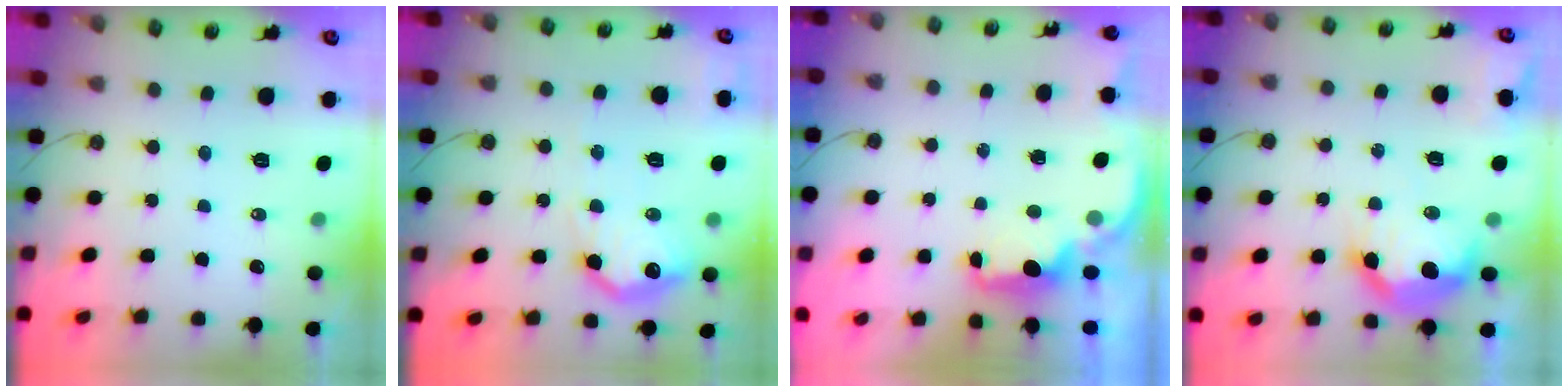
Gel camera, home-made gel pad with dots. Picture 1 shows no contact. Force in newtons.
{"total": 16.8, "press": 16.8, "slide": 1.1}
{"total": 2.3, "press": 2.1, "slide": 0.8}
{"total": 18.9, "press": 18.8, "slide": 1.7}